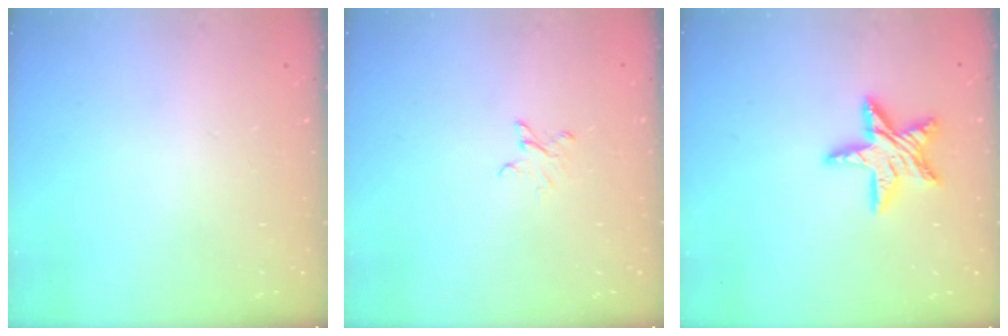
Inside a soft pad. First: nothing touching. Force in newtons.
{"total": 2.6, "press": 2.6, "slide": 0.3}
{"total": 13.1, "press": 13.0, "slide": 1.2}